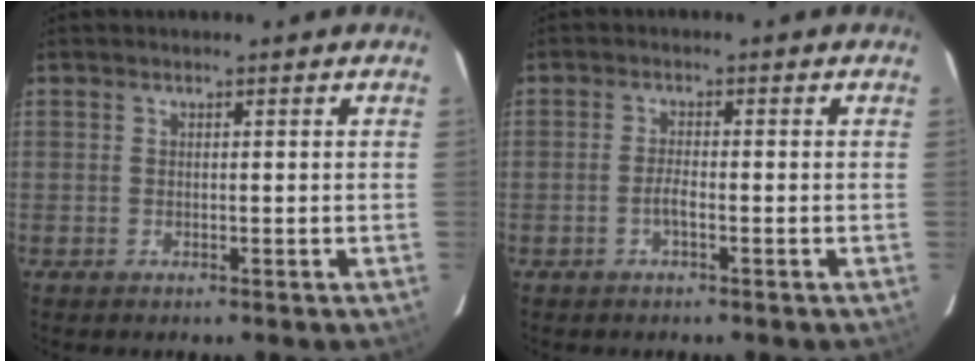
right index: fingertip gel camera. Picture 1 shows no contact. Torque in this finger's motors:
{"motor_torque": [0.31, -0.23, 0.16, 0.04]}